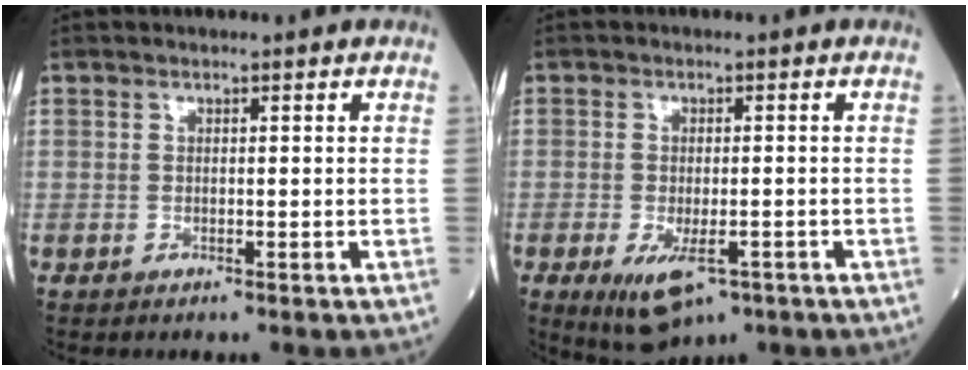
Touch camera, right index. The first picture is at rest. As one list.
[{"total": 7.0, "force": [-3.3, 3.0, 5.4], "torque": [-0.092, -0.015, -0.043]}]